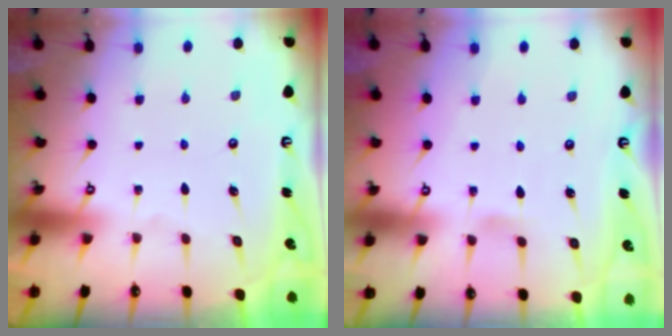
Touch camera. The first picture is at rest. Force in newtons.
{"total": 2.8, "press": 2.7, "slide": 0.5}